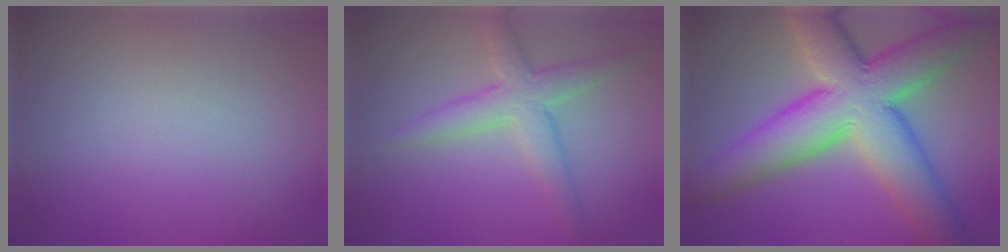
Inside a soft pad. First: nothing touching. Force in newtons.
{"total": 3.5, "press": 3.5, "slide": 0.1}
{"total": 11.8, "press": 11.8, "slide": 0.7}